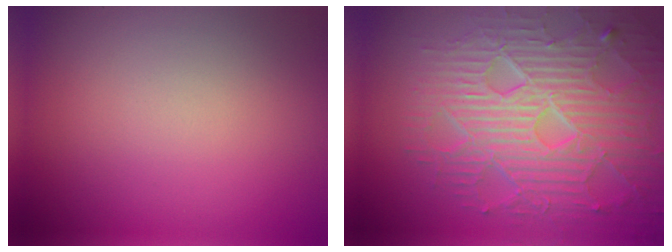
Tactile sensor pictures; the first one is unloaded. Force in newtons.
{"total": 9.0, "press": 6.4, "slide": 6.3}